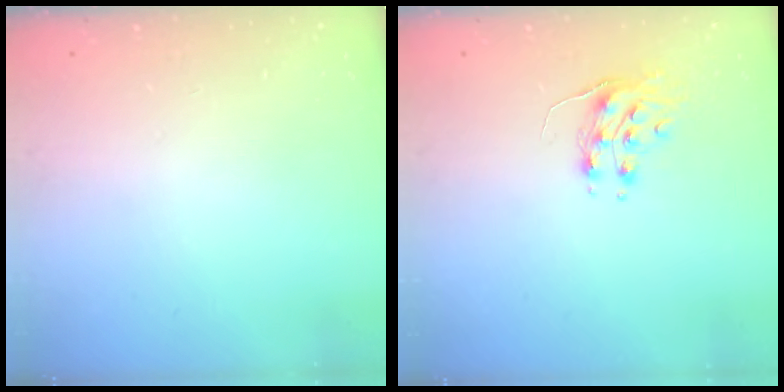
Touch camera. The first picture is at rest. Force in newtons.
{"total": 8.9, "press": 8.9, "slide": 0.3}